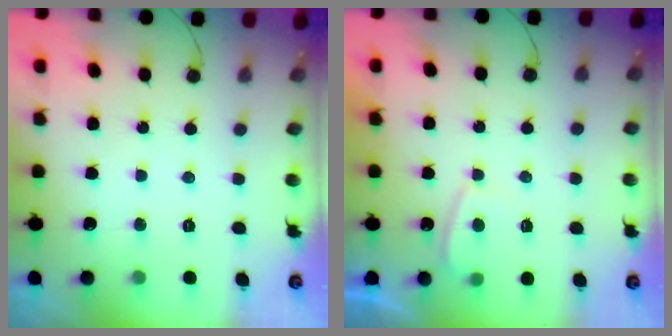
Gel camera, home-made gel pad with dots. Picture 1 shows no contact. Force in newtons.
{"total": 2.0, "press": 2.0, "slide": 0.6}